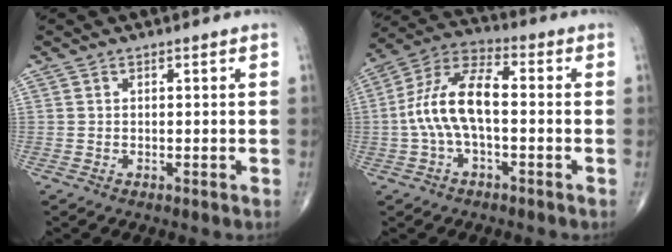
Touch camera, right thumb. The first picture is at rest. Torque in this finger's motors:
{"motor_torque": [0.41, 0.33, 1.45, -0.13, 0.15]}